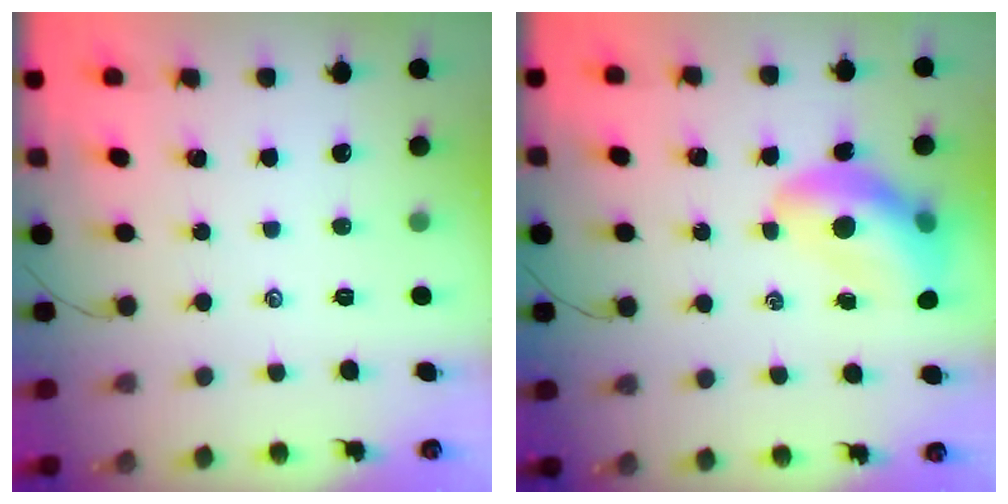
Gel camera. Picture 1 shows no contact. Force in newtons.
{"total": 12.3, "press": 11.8, "slide": 3.3}